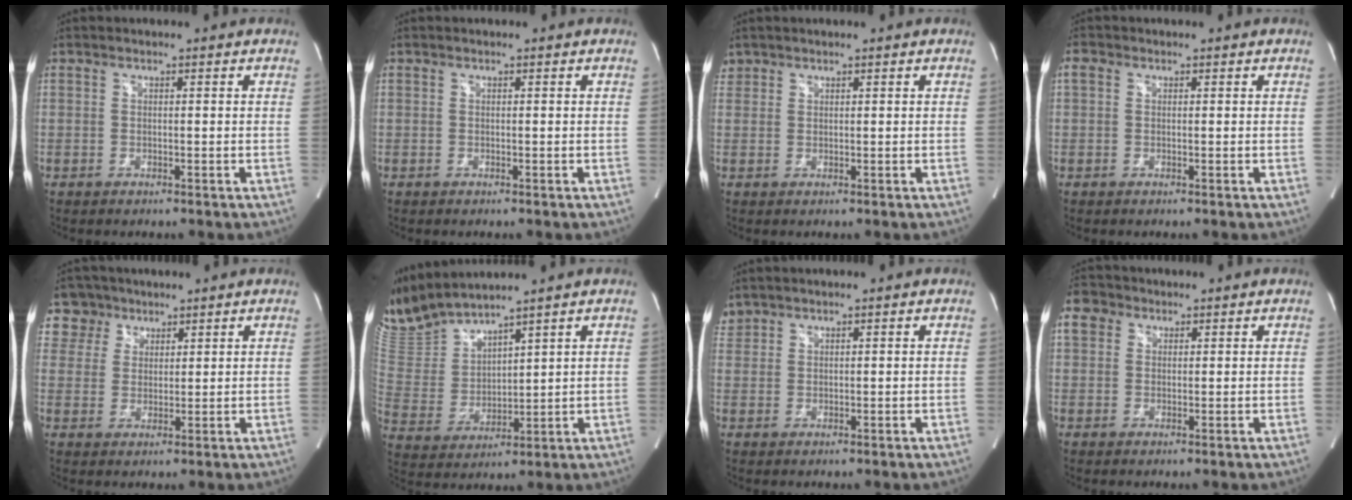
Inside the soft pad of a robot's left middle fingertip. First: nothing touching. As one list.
[{"total": 0.0}, {"total": 1.6, "force": [1.2, 1.1, 0.0], "torque": [0.006, 0.012, 0.022]}, {"total": 1.3, "force": [0.4, 1.1, 0.6], "torque": [-0.014, 0.012, 0.006]}, {"total": 6.6, "force": [4.4, 4.9, -0.3], "torque": [0.011, 0.009, 0.083]}, {"total": 11.1, "force": [10.6, 0.2, 3.4], "torque": [-0.092, 0.003, 0.232]}, {"total": 2.1, "force": [1.9, 0.8, -0.1], "torque": [0.000, 0.012, 0.040]}, {"total": 3.7, "force": [1.7, 3.1, 1.2], "torque": [-0.028, 0.018, 0.034]}]